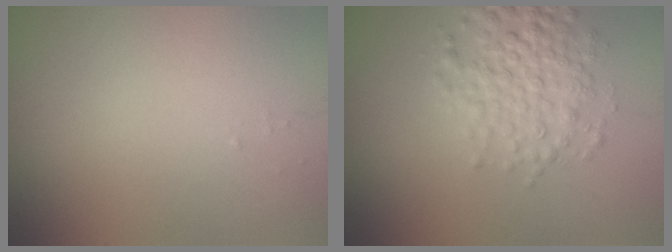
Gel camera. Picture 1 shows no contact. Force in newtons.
{"total": 4.4, "press": 4.4, "slide": 0.0}